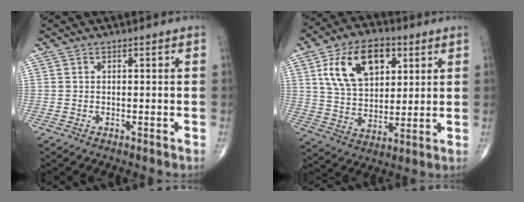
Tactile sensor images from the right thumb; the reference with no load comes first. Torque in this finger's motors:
{"motor_torque": [1.51, 2.17, 0.13, 0.06, 0.27]}